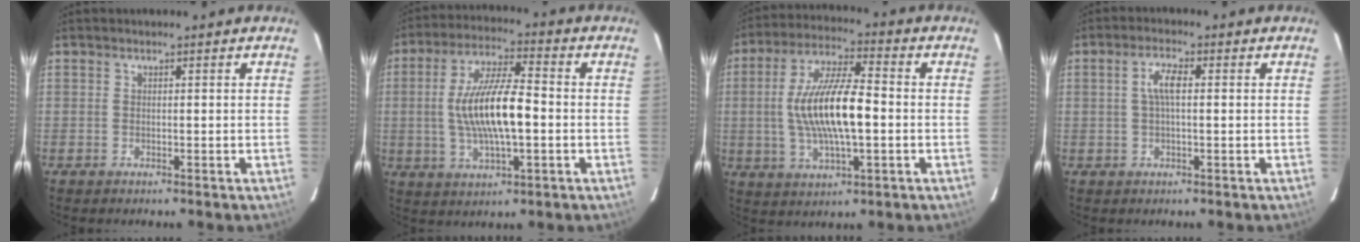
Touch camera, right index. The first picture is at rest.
{"total": 13.5, "force": [-1.1, 3.8, 12.9], "torque": [-0.249, 0.004, -0.017]}
{"total": 14.7, "force": [-0.9, 4.3, 14.0], "torque": [-0.271, 0.006, -0.016]}
{"total": 3.7, "force": [0.4, 1.0, 3.6], "torque": [-0.071, 0.008, 0.009]}